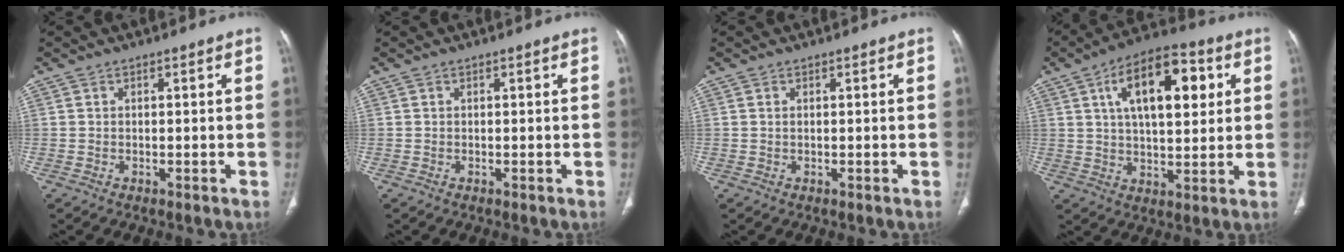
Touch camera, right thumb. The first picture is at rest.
{"total": 0.0}
{"total": 0.0}
{"total": 16.5, "force": [5.4, 7.8, 13.5], "torque": [-0.190, 0.003, 0.084]}